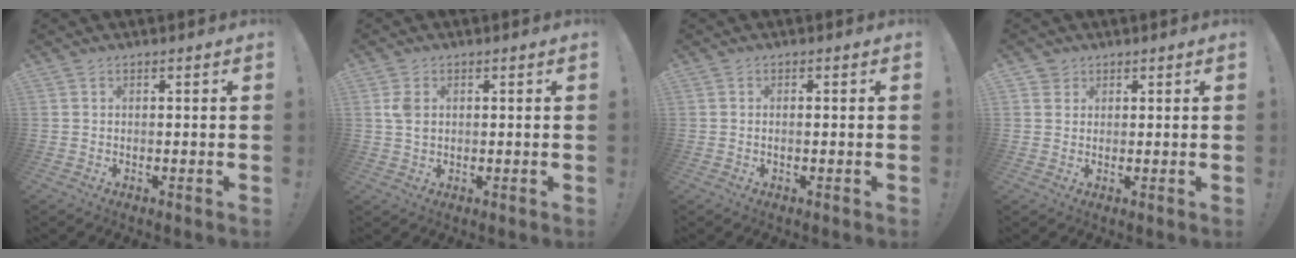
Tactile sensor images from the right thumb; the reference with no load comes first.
{"total": 3.4, "force": [1.0, 2.3, 2.3], "torque": [-0.036, 0.001, 0.017]}
{"total": 0.9, "force": [-0.3, -0.1, 0.8], "torque": [-0.007, -0.004, -0.006]}
{"total": 2.2, "force": [1.5, 1.6, 0.0], "torque": [0.002, -0.005, 0.026]}